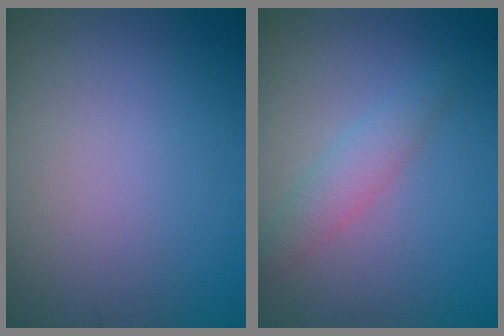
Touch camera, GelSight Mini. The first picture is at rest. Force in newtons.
{"total": 2.2, "press": 2.2, "slide": 0.2}